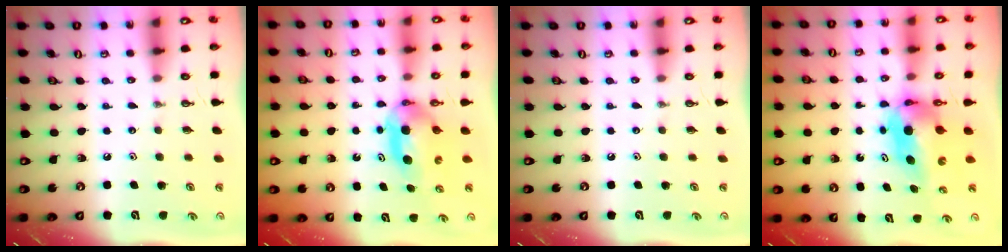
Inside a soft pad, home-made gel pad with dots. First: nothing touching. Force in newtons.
{"total": 6.7, "press": 5.5, "slide": 3.8}
{"total": 0.0}
{"total": 6.1, "press": 6.1, "slide": 0.4}